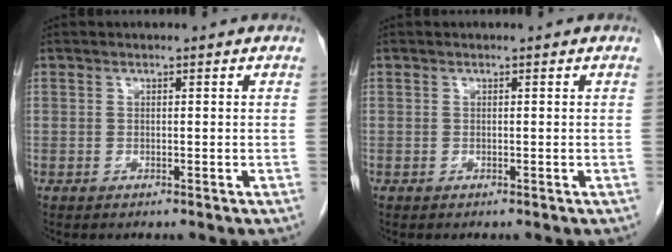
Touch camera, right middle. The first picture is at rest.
{"total": 0.0}